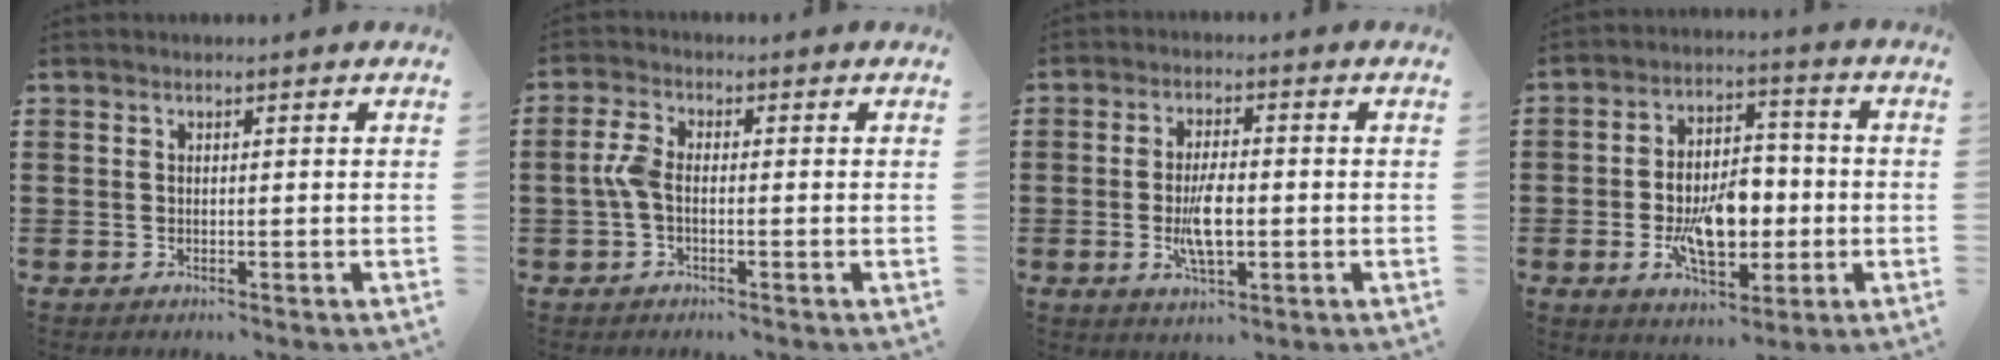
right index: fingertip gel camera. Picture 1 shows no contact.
{"total": 3.7, "force": [-0.7, 1.7, 3.1], "torque": [-0.080, -0.001, -0.020]}
{"total": 5.5, "force": [-1.0, 2.0, 5.1], "torque": [-0.101, -0.001, -0.020]}
{"total": 10.1, "force": [-2.2, 5.5, 8.2], "torque": [-0.140, -0.005, -0.043]}